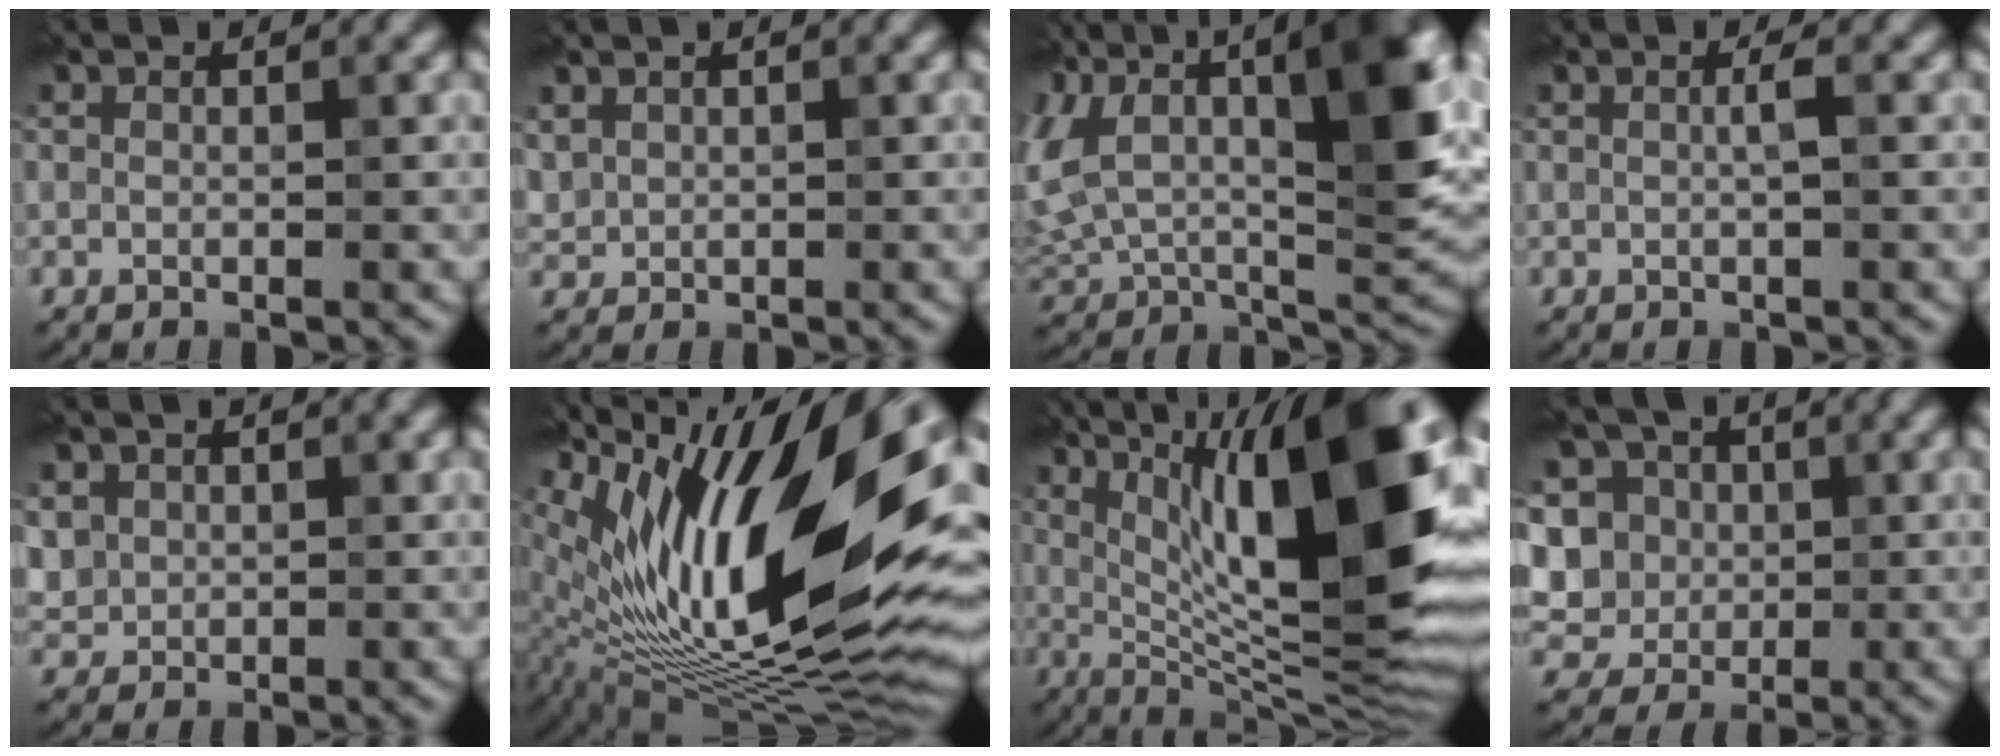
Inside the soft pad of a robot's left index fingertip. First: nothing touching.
{"total": 1.0, "force": [0.7, 0.8, 0.1], "torque": [-0.004, 0.002, 0.019]}
{"total": 16.5, "force": [3.8, 9.3, 13.1], "torque": [-0.248, 0.014, 0.066]}
{"total": 1.2, "force": [0.1, 0.2, 1.2], "torque": [-0.021, 0.004, 0.000]}
{"total": 2.5, "force": [0.8, 2.3, 0.5], "torque": [-0.017, 0.001, 0.032]}
{"total": 18.8, "force": [5.0, 6.5, 16.9], "torque": [-0.281, 0.013, 0.089]}
{"total": 16.5, "force": [4.1, 4.8, 15.2], "torque": [-0.219, 0.008, 0.068]}
{"total": 12.7, "force": [3.0, 11.0, 5.5], "torque": [-0.149, 0.047, 0.037]}